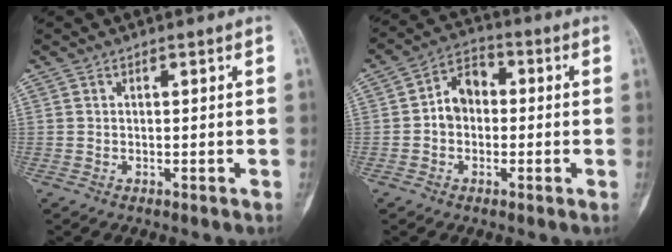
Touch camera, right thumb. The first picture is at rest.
{"total": 7.0, "force": [-0.4, 5.4, 4.4], "torque": [-0.054, 0.027, -0.020]}